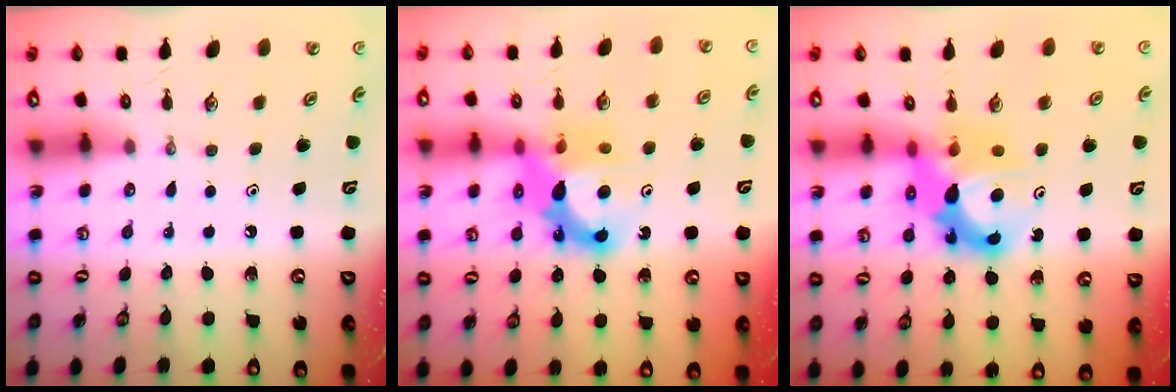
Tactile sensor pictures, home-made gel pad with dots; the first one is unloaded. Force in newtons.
{"total": 12.9, "press": 12.9, "slide": 1.1}
{"total": 10.9, "press": 10.8, "slide": 0.9}